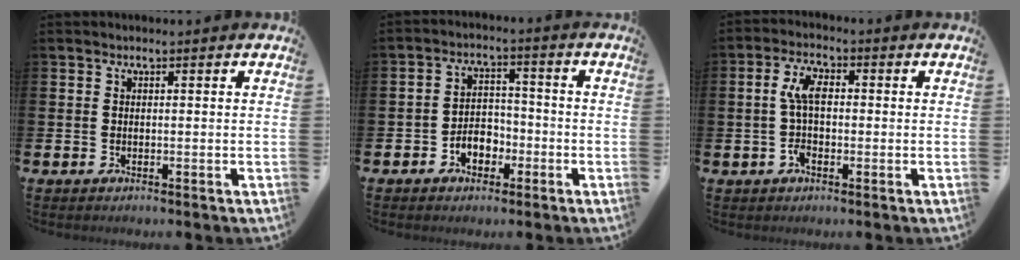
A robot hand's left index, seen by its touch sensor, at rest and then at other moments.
{"total": 3.7, "force": [-2.1, 2.6, 1.7], "torque": [-0.032, 0.004, -0.046]}
{"total": 5.5, "force": [0.1, 2.7, 4.8], "torque": [-0.082, 0.003, -0.004]}